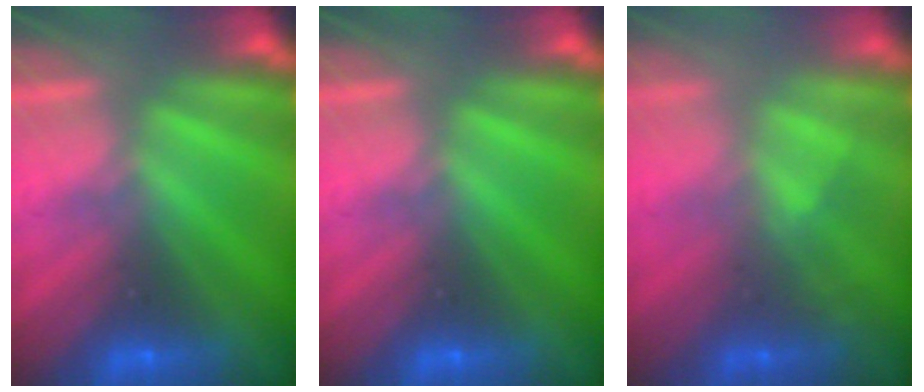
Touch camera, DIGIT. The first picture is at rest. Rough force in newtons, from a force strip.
{"total": 0.0}
{"total": 2.4}